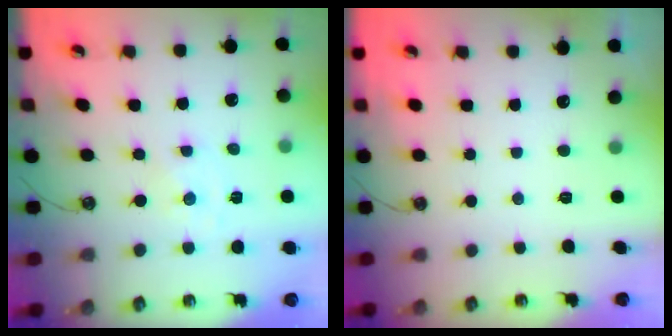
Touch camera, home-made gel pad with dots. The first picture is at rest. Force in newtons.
{"total": 0.0}